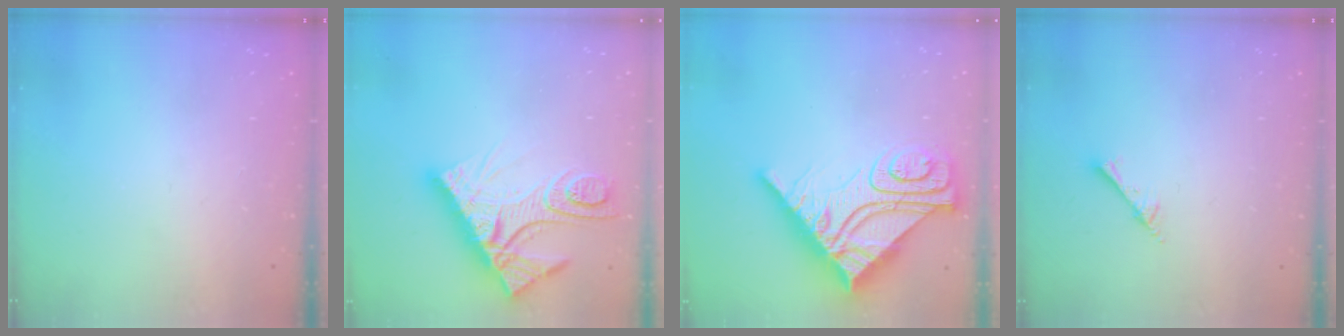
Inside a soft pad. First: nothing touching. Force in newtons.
{"total": 16.4, "press": 16.3, "slide": 1.4}
{"total": 18.5, "press": 18.4, "slide": 2.0}
{"total": 2.5, "press": 2.5, "slide": 0.2}